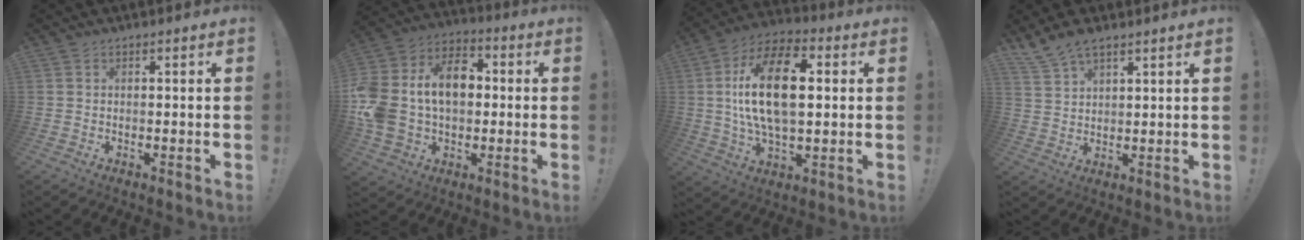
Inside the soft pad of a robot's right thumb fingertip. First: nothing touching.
{"total": 20.5, "force": [1.9, 14.8, 14.1], "torque": [-0.251, 0.012, 0.044]}
{"total": 20.4, "force": [2.5, 10.5, 17.3], "torque": [-0.310, 0.005, 0.034]}
{"total": 6.2, "force": [5.2, 1.6, 2.9], "torque": [-0.065, -0.023, 0.101]}